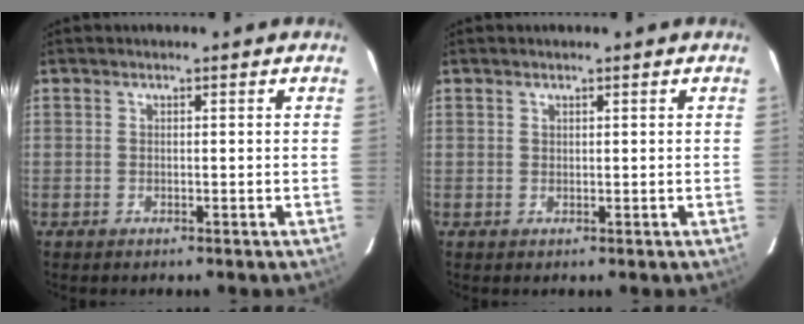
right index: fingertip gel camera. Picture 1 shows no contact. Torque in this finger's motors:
{"motor_torque": [-0.10, 0.08, -0.02, 0.00]}